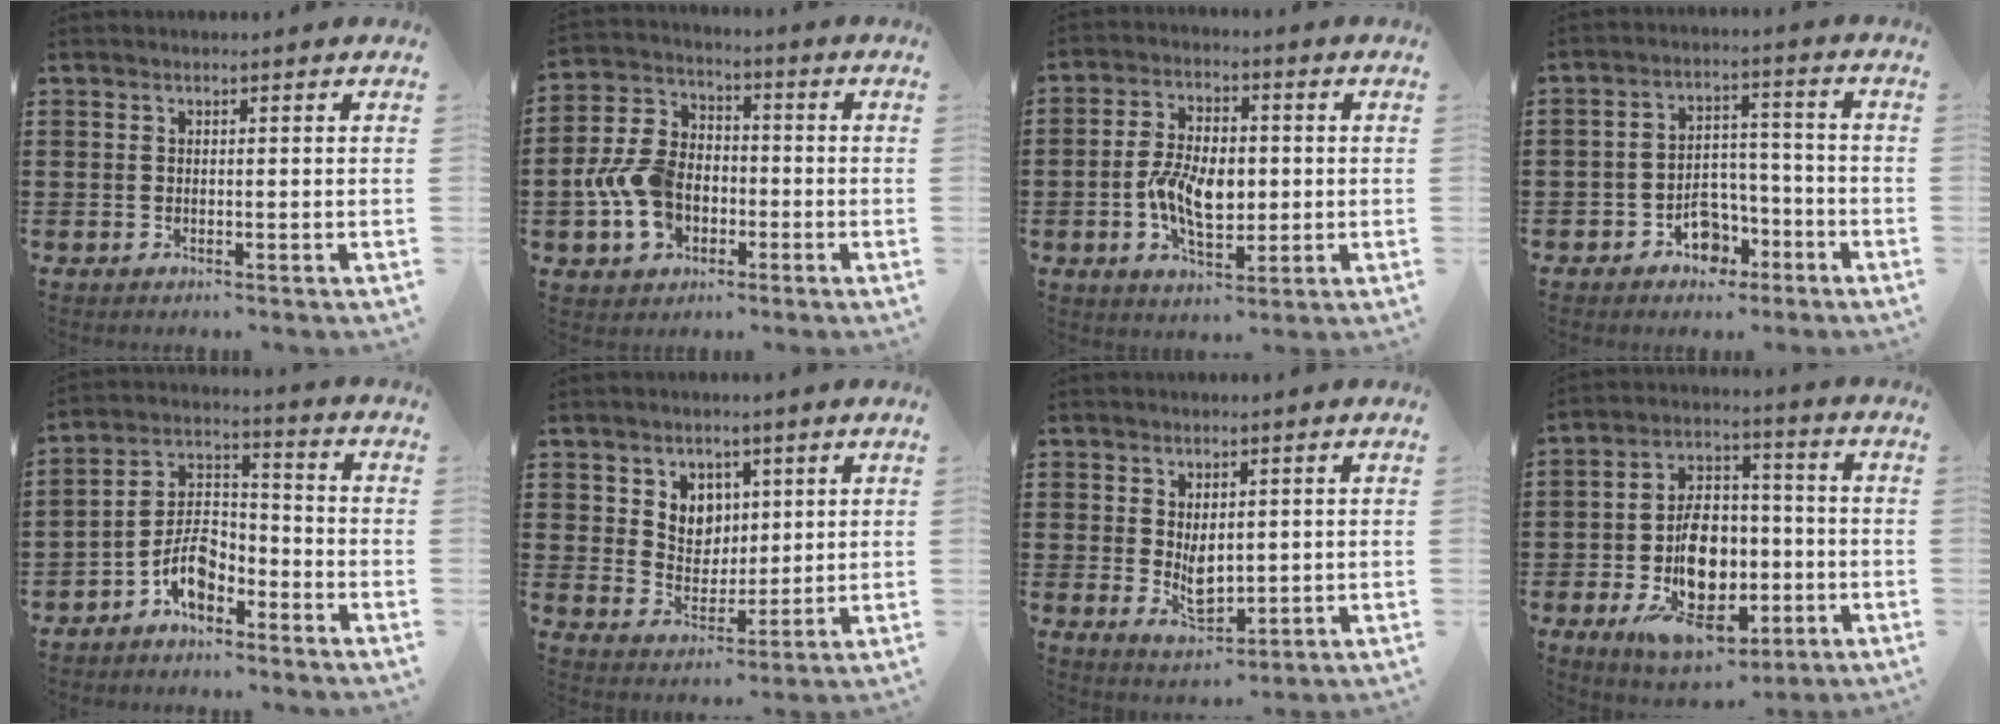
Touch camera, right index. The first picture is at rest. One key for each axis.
{"total": 9.7, "fx": -2.3, "fy": 7.4, "fz": 5.9, "tx": -0.158, "ty": 0.015, "tz": -0.047}
{"total": 8.2, "fx": -1.0, "fy": 4.6, "fz": 6.7, "tx": -0.124, "ty": -0.001, "tz": -0.025}
{"total": 6.2, "fx": -3.5, "fy": 4.3, "fz": 2.8, "tx": -0.039, "ty": 0.019, "tz": -0.063}
{"total": 7.1, "fx": -4.4, "fy": 3.7, "fz": 4.0, "tx": -0.090, "ty": 0.012, "tz": -0.089}
{"total": 5.2, "fx": 2.7, "fy": 4.4, "fz": 0.9, "tx": -0.036, "ty": 0.004, "tz": 0.046}
{"total": 3.3, "fx": 0.3, "fy": 1.7, "fz": 2.8, "tx": -0.048, "ty": -0.001, "tz": 0.005}
{"total": 12.4, "fx": -3.2, "fy": 7.7, "fz": 9.2, "tx": -0.157, "ty": 0.007, "tz": -0.049}